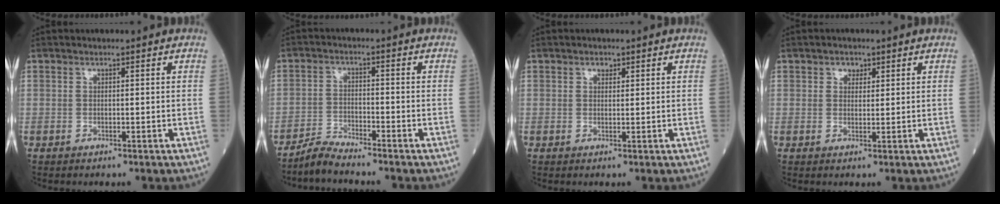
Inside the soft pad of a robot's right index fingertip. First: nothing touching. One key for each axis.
{"total": 3.6, "fx": -3.6, "fy": -0.4, "fz": 0.4, "tx": -0.009, "ty": -0.019, "tz": -0.071}
{"total": 1.0, "fx": 0.6, "fy": 0.7, "fz": 0.5, "tx": -0.006, "ty": -0.002, "tz": 0.008}
{"total": 1.8, "fx": 1.0, "fy": 1.3, "fz": 0.7, "tx": -0.007, "ty": 0.002, "tz": 0.013}